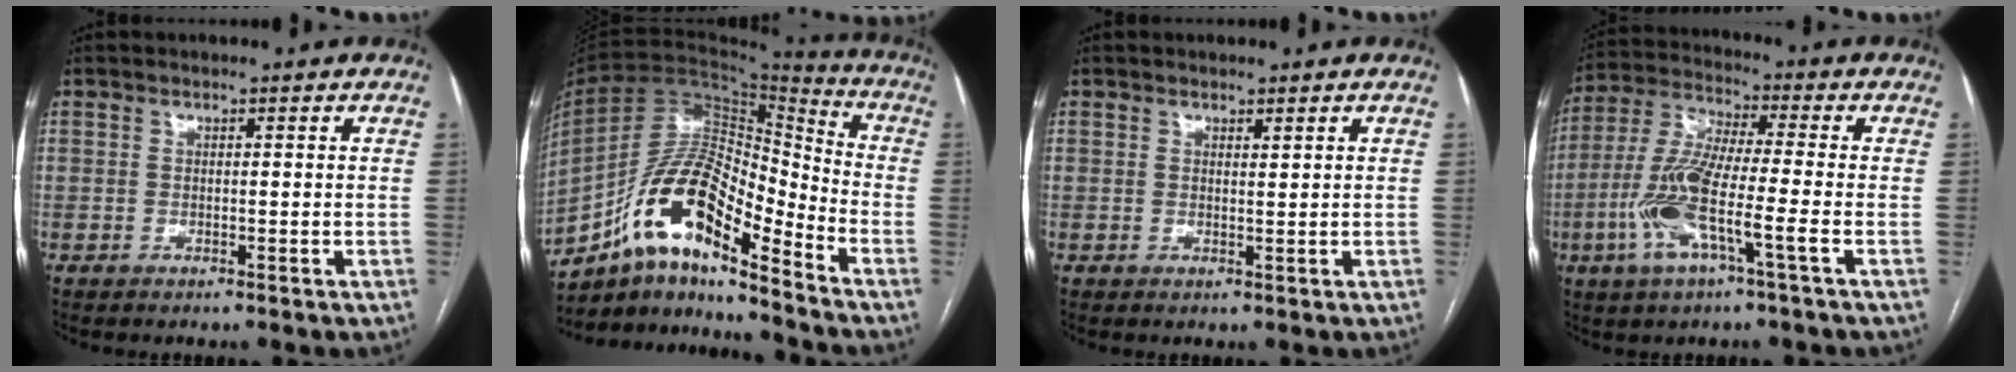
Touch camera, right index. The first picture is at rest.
{"total": 15.5, "force": [-9.8, 3.9, 11.3], "torque": [-0.214, 0.036, -0.170]}
{"total": 0.7, "force": [0.5, 0.1, 0.4], "torque": [-0.007, -0.005, 0.009]}
{"total": 12.0, "force": [-3.8, 1.2, 11.3], "torque": [-0.246, 0.001, -0.078]}